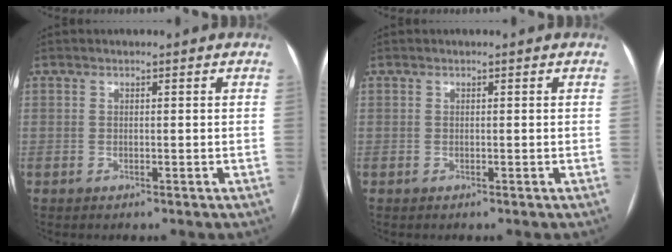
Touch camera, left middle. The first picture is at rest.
{"total": 0.0}